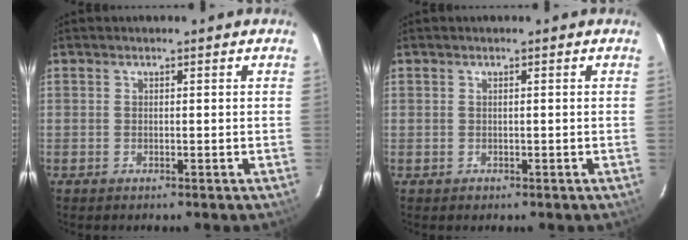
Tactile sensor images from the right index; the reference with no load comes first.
{"total": 0.9, "force": [-0.2, 0.9, 0.0], "torque": [0.002, 0.003, 0.000]}